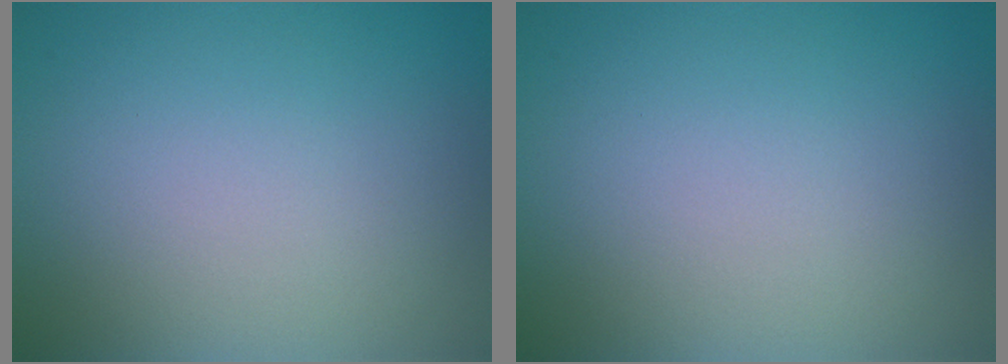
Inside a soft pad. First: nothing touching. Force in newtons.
{"total": 0.0}